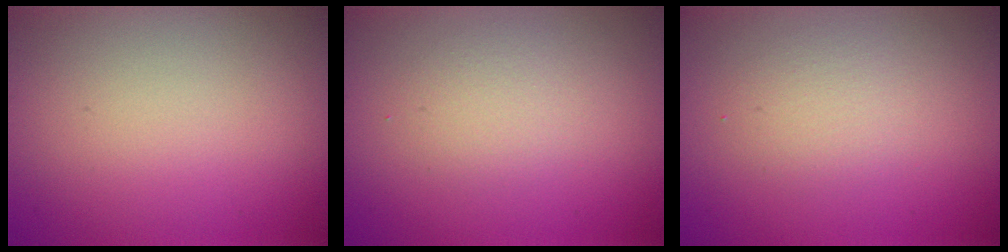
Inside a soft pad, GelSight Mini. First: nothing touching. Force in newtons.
{"total": 1.9, "press": 1.9, "slide": 0.0}
{"total": 1.9, "press": 1.9, "slide": 0.2}